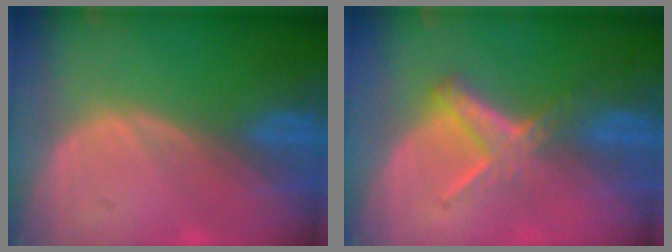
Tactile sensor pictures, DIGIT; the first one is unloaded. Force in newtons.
{"total": 5.9, "press": 5.1, "slide": 3.0}